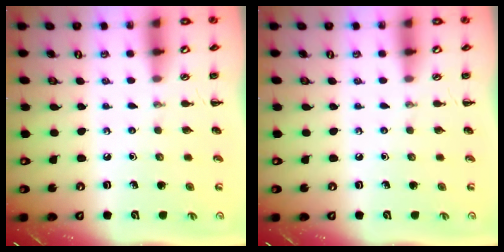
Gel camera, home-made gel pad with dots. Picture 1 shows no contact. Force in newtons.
{"total": 0.0}